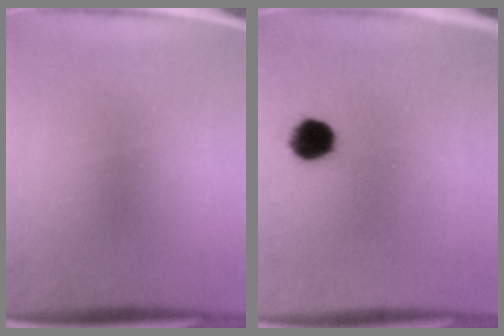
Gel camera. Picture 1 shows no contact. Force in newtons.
{"total": 5.1}